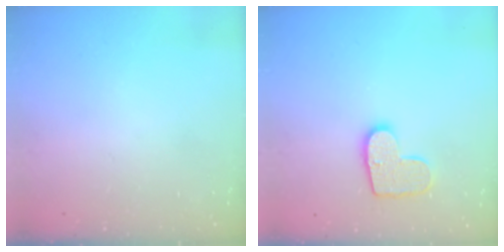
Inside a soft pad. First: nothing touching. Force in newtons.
{"total": 10.4, "press": 10.4, "slide": 0.5}